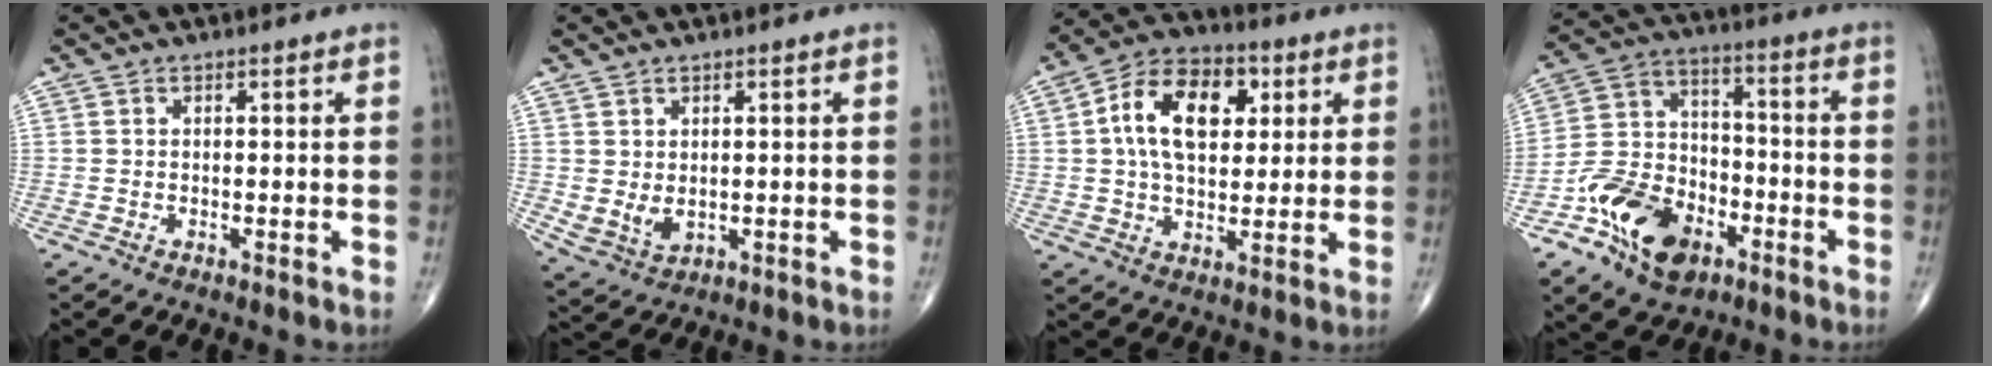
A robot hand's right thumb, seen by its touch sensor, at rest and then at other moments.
{"total": 4.2, "force": [0.5, 2.8, 3.0], "torque": [-0.051, -0.009, 0.025]}
{"total": 15.0, "force": [3.7, 9.2, 11.2], "torque": [-0.170, 0.008, 0.056]}
{"total": 16.3, "force": [-8.2, 10.5, 9.4], "torque": [-0.138, 0.058, -0.146]}